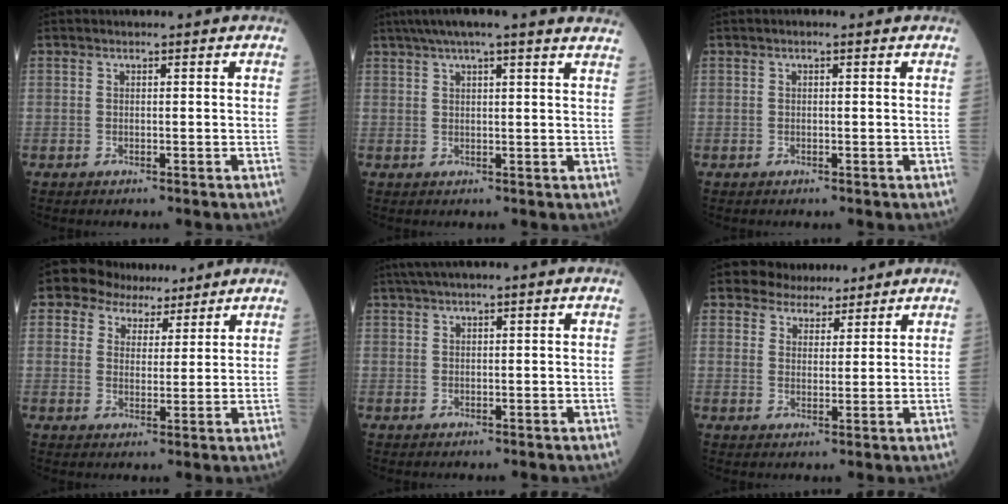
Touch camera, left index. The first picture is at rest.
{"total": 16.0, "force": [13.5, 1.0, 8.4], "torque": [-0.134, 0.042, 0.164]}
{"total": 0.6, "force": [0.3, 0.2, 0.5], "torque": [-0.012, 0.004, -0.001]}
{"total": 6.1, "force": [4.7, 3.9, 0.8], "torque": [-0.014, 0.019, 0.074]}
{"total": 2.8, "force": [1.7, 0.0, 2.2], "torque": [-0.048, 0.023, 0.033]}
{"total": 5.2, "force": [4.5, 2.5, 0.6], "torque": [-0.004, 0.008, 0.069]}